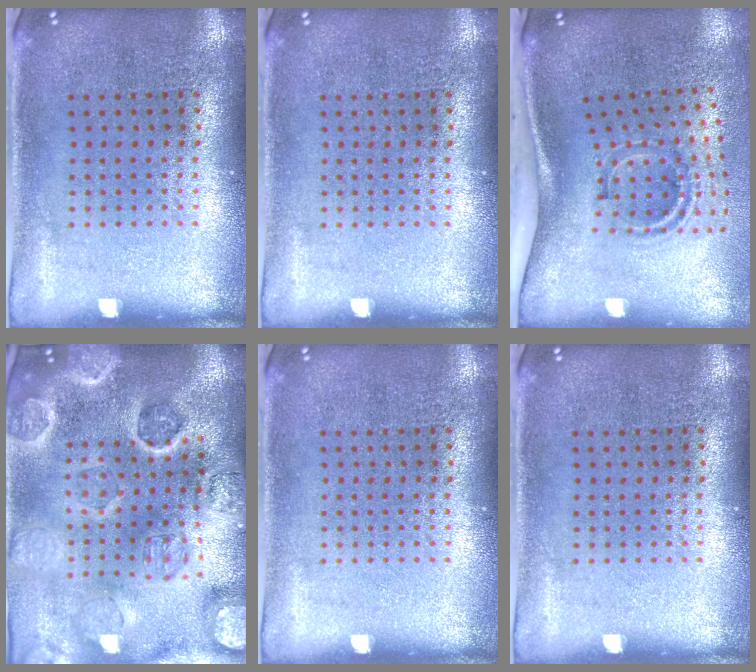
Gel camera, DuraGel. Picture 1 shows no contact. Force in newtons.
{"total": 0.0}
{"total": 1.9, "press": 1.2, "slide": 1.5}
{"total": 3.9, "press": 3.7, "slide": 1.2}
{"total": 0.0}
{"total": 0.0}